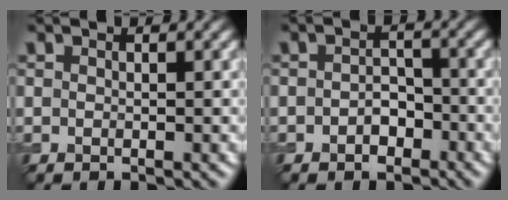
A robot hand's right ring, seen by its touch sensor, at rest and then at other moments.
{"total": 2.2, "force": [-1.1, 1.6, 1.1], "torque": [-0.017, 0.003, -0.020]}